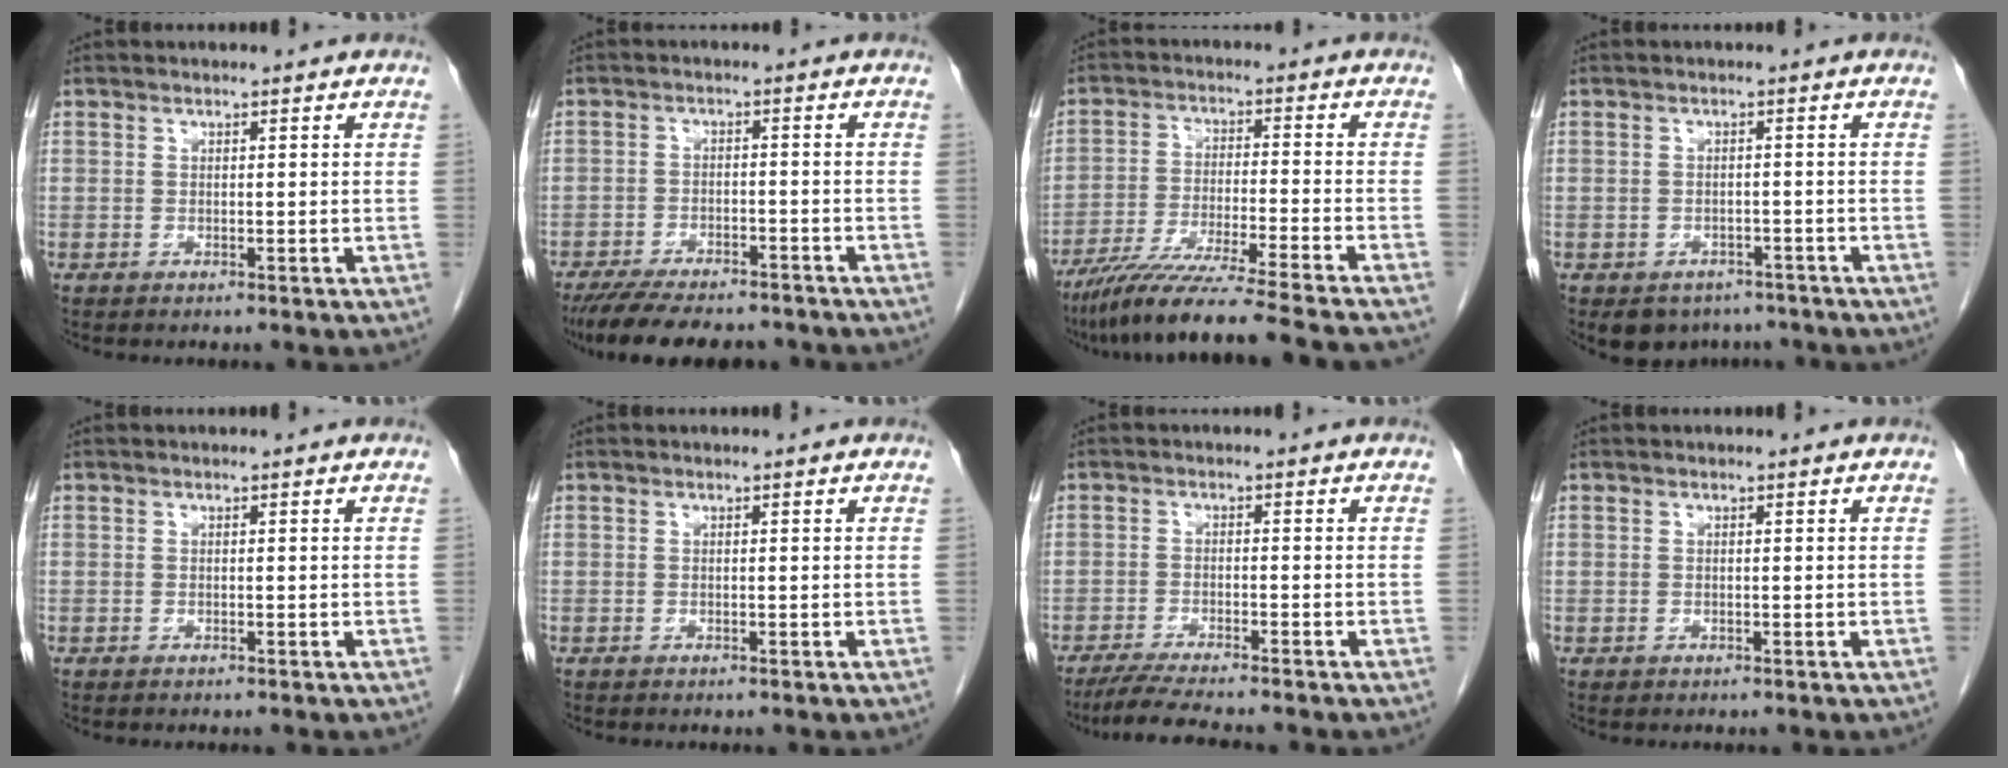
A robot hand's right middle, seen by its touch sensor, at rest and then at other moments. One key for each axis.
{"total": 13.2, "fx": -11.3, "fy": 3.6, "fz": 5.7, "tx": -0.103, "ty": -0.009, "tz": -0.162}
{"total": 18.4, "fx": -15.8, "fy": -1.8, "fz": 9.2, "tx": -0.144, "ty": -0.052, "tz": -0.254}
{"total": 5.5, "fx": -4.3, "fy": 3.3, "fz": 0.8, "tx": 0.000, "ty": 0.007, "tz": -0.055}
{"total": 0.0}
{"total": 0.0}
{"total": 7.0, "fx": -6.1, "fy": -0.1, "fz": 3.4, "tx": -0.058, "ty": -0.022, "tz": -0.102}
{"total": 0.0}